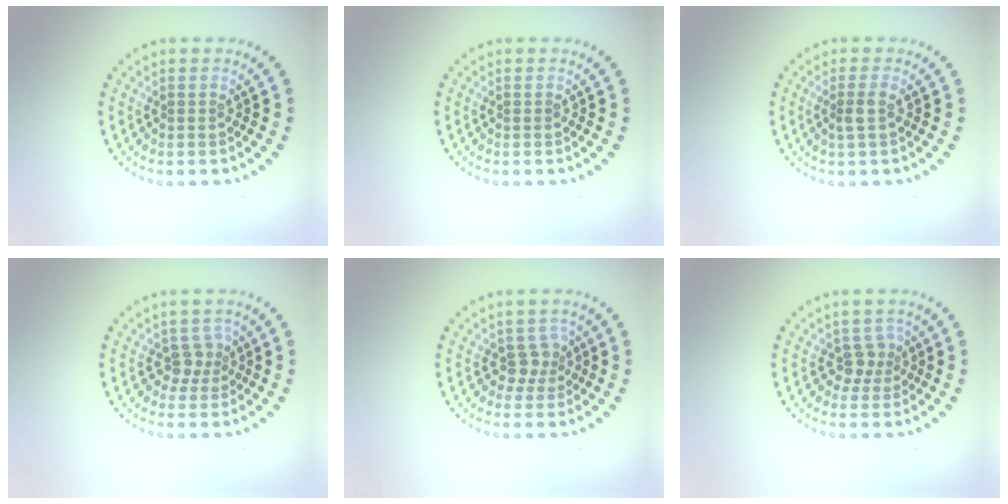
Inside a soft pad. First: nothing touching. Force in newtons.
{"total": 0.0}
{"total": 1.5, "press": 1.2, "slide": 0.9}
{"total": 1.8, "press": 1.3, "slide": 1.3}
{"total": 1.8, "press": 1.4, "slide": 1.1}
{"total": 1.8, "press": 1.3, "slide": 1.3}